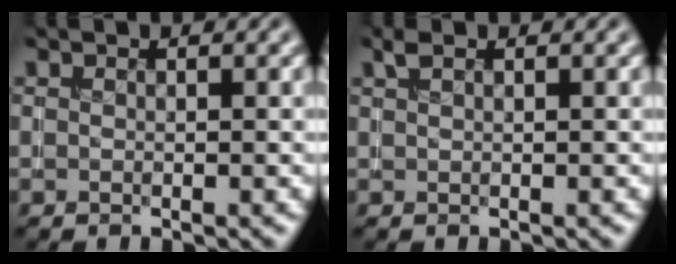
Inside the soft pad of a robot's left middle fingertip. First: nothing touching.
{"total": 1.0, "force": [0.7, 0.3, 0.7], "torque": [-0.016, 0.005, 0.015]}